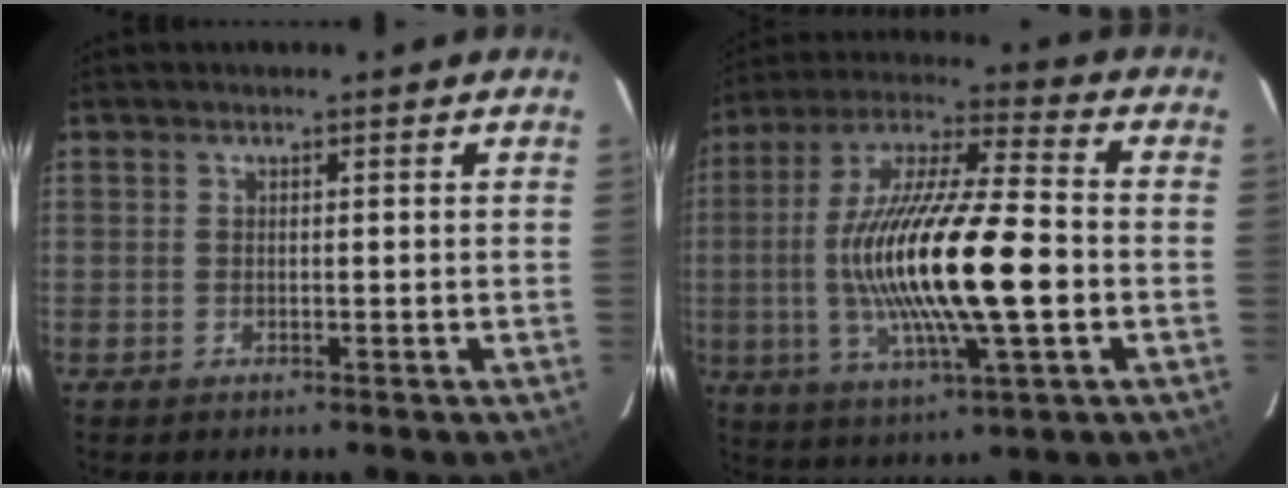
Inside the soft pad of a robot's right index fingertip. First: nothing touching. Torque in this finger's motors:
{"motor_torque": [1.68, -0.46, 1.05, 0.21]}